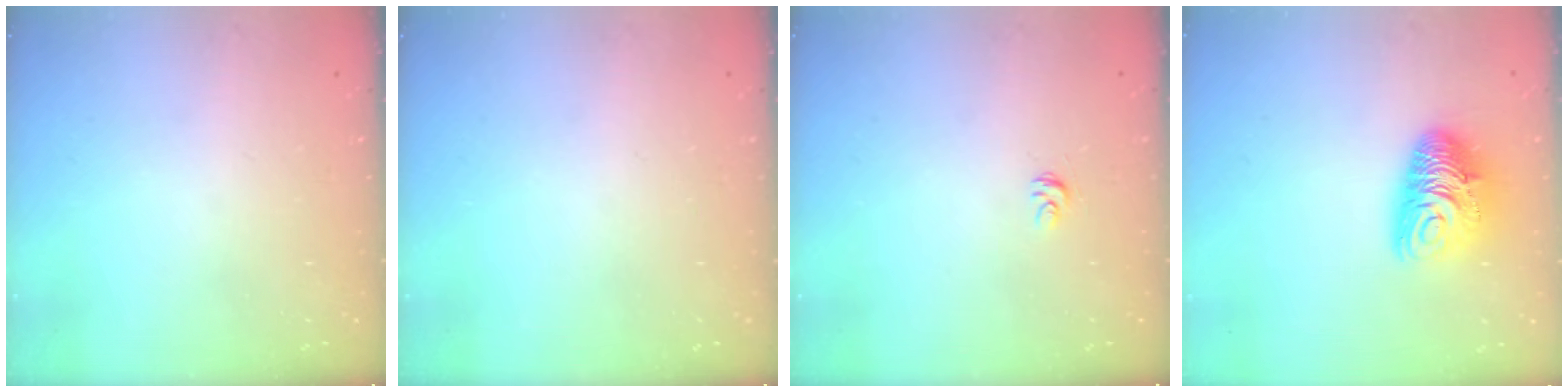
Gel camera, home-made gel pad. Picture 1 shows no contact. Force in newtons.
{"total": 0.0}
{"total": 3.1, "press": 3.1, "slide": 0.3}
{"total": 11.0, "press": 10.9, "slide": 1.3}